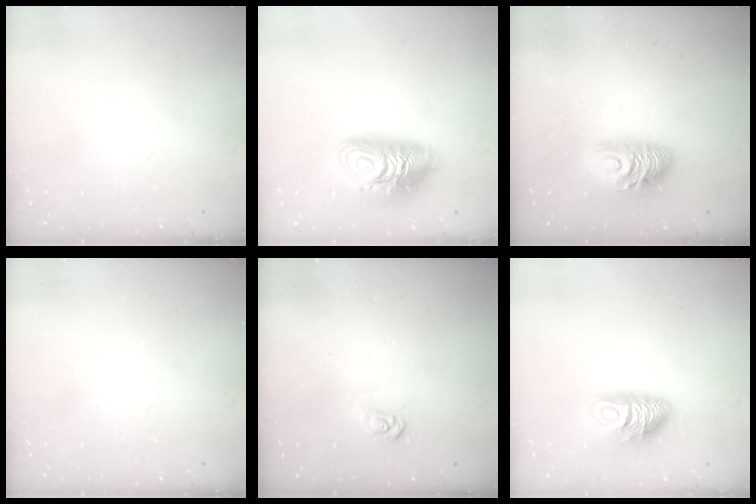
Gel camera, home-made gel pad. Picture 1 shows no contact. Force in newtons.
{"total": 14.1, "press": 14.0, "slide": 1.2}
{"total": 10.3, "press": 10.2, "slide": 0.7}
{"total": 0.0}
{"total": 3.4, "press": 3.4, "slide": 0.3}
{"total": 9.0, "press": 9.0, "slide": 0.6}